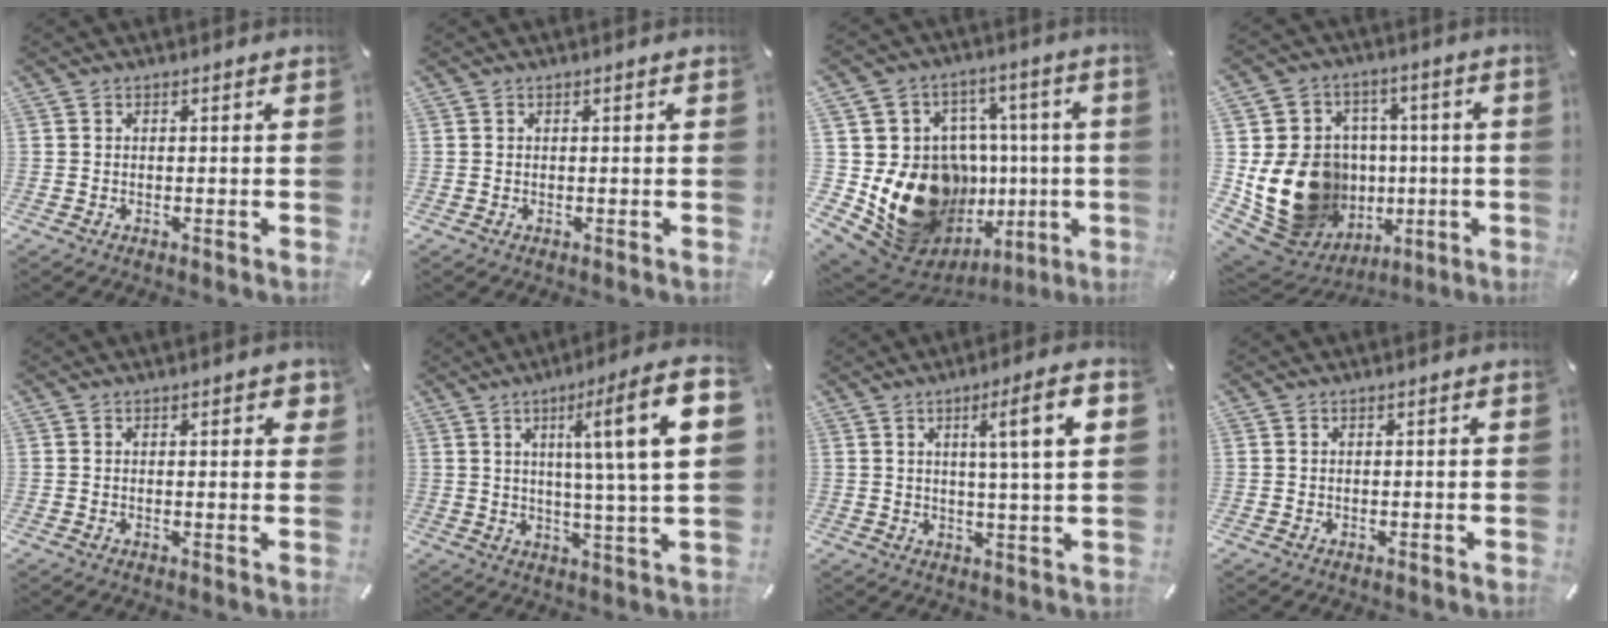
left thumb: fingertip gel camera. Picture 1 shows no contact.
{"total": 0.0}
{"total": 23.0, "force": [-5.2, 18.1, 13.3], "torque": [-0.209, 0.002, -0.038]}
{"total": 20.2, "force": [-1.8, 17.4, 10.2], "torque": [-0.183, -0.005, 0.007]}
{"total": 2.9, "force": [1.3, 1.0, 2.4], "torque": [-0.034, -0.001, 0.017]}
{"total": 17.1, "force": [5.0, 1.6, 16.3], "torque": [-0.253, -0.011, 0.057]}
{"total": 10.9, "force": [3.7, 0.9, 10.2], "torque": [-0.167, -0.003, 0.050]}
{"total": 0.0}